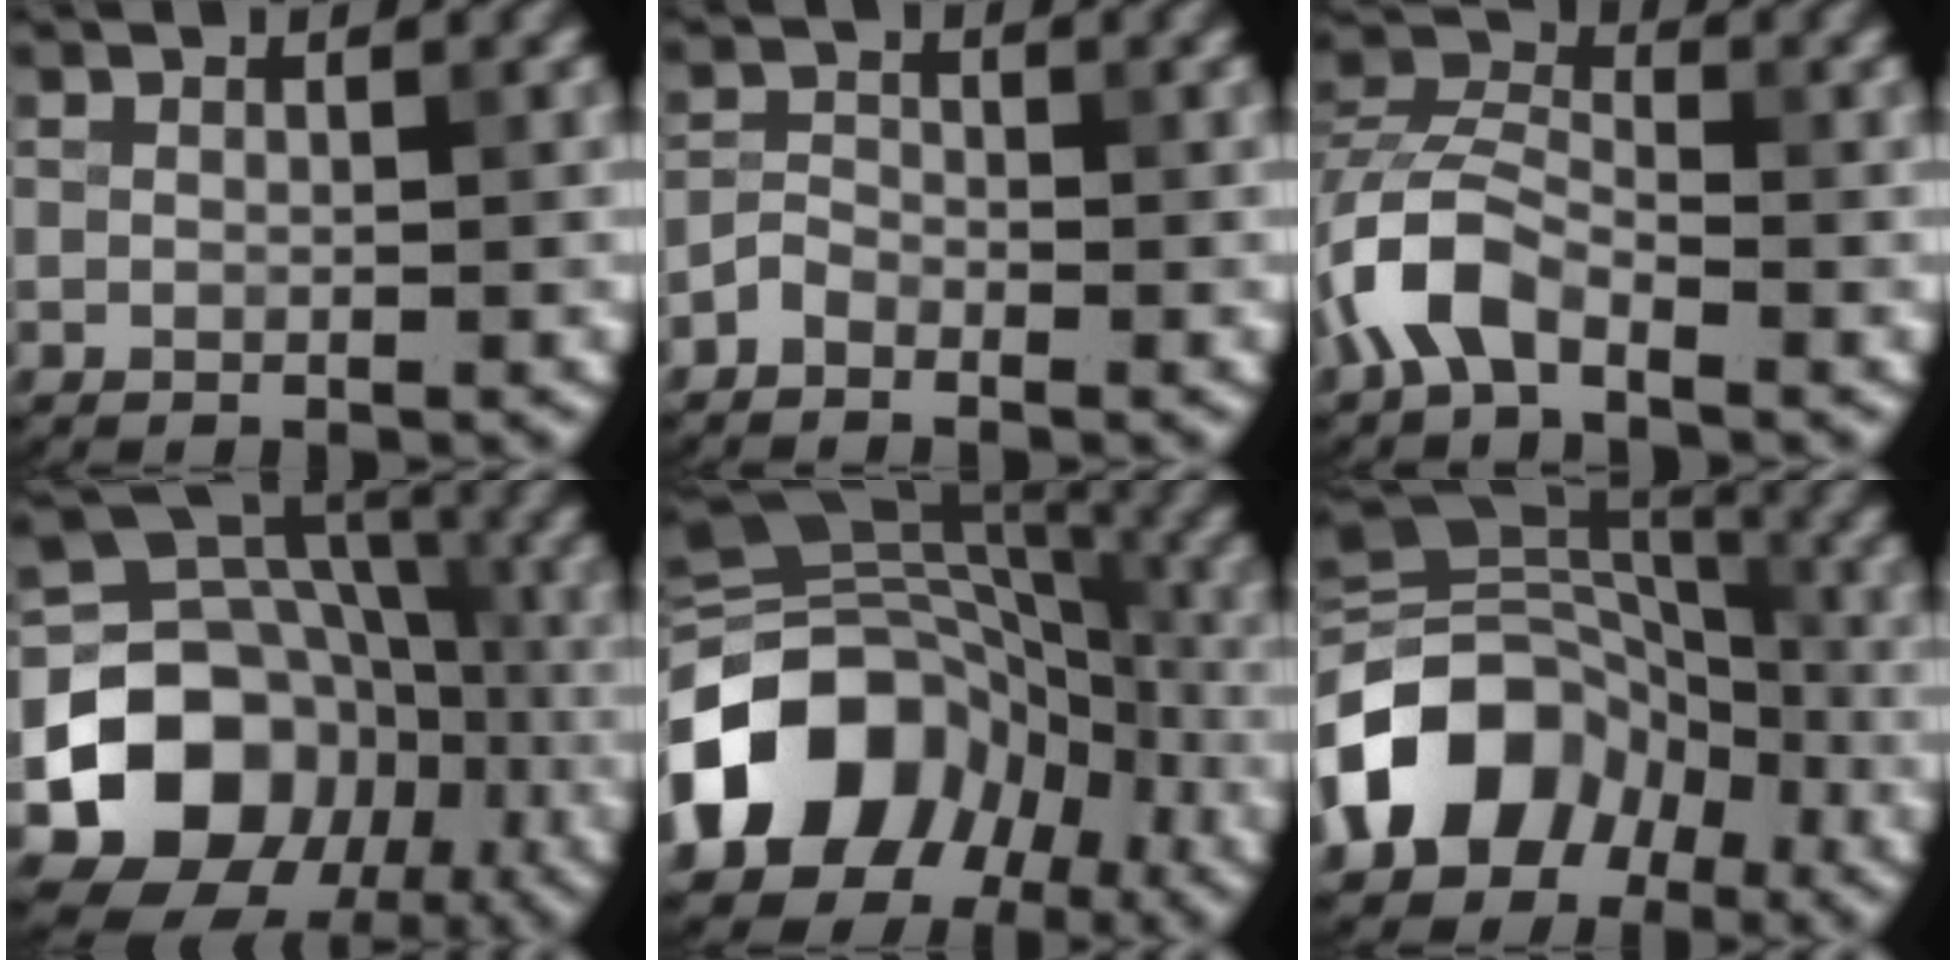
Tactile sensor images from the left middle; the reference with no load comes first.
{"total": 1.6, "force": [-1.3, 0.8, 0.5], "torque": [-0.005, 0.007, -0.031]}
{"total": 5.5, "force": [-3.0, 2.9, 3.5], "torque": [-0.073, 0.010, -0.070]}
{"total": 11.9, "force": [-3.7, 9.8, 5.7], "torque": [-0.104, -0.001, -0.064]}
{"total": 13.1, "force": [-4.7, 10.1, 6.8], "torque": [-0.126, 0.011, -0.097]}
{"total": 11.2, "force": [-4.6, 8.7, 5.4], "torque": [-0.105, 0.003, -0.099]}